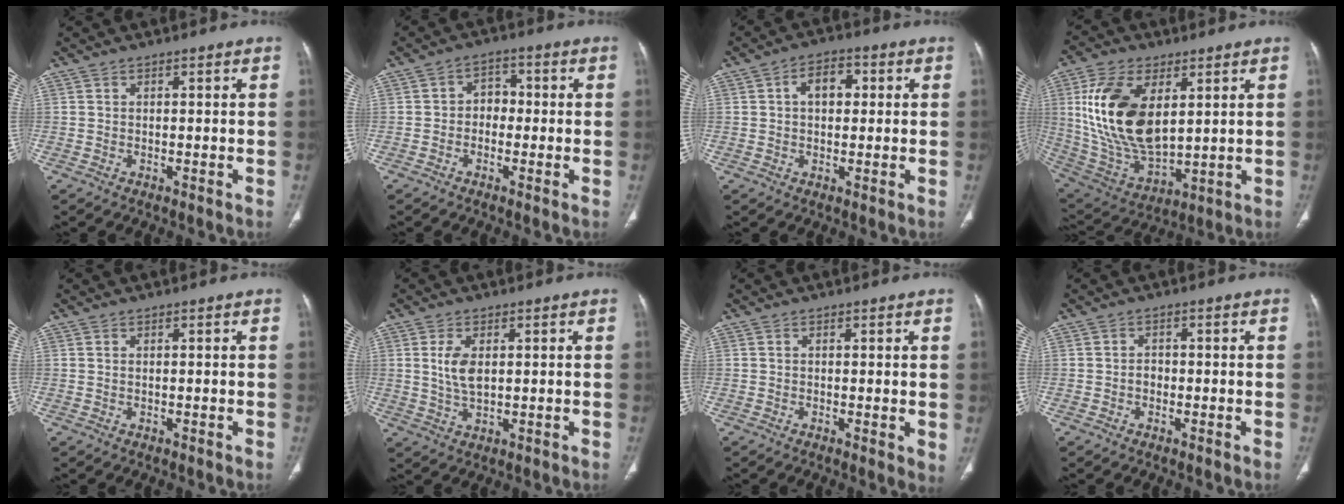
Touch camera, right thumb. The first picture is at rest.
{"total": 4.0, "force": [-0.7, 3.2, 2.2], "torque": [-0.012, 0.019, -0.023]}
{"total": 5.8, "force": [1.1, 3.8, 4.2], "torque": [-0.055, 0.015, 0.012]}
{"total": 19.8, "force": [4.9, 10.8, 15.9], "torque": [-0.302, -0.025, 0.103]}
{"total": 0.0}
{"total": 5.3, "force": [1.0, 2.8, 4.4], "torque": [-0.091, -0.006, 0.024]}
{"total": 2.2, "force": [0.2, 0.7, 2.1], "torque": [-0.032, -0.009, 0.000]}
{"total": 1.4, "force": [-0.5, 1.2, 0.7], "torque": [-0.004, 0.007, -0.009]}